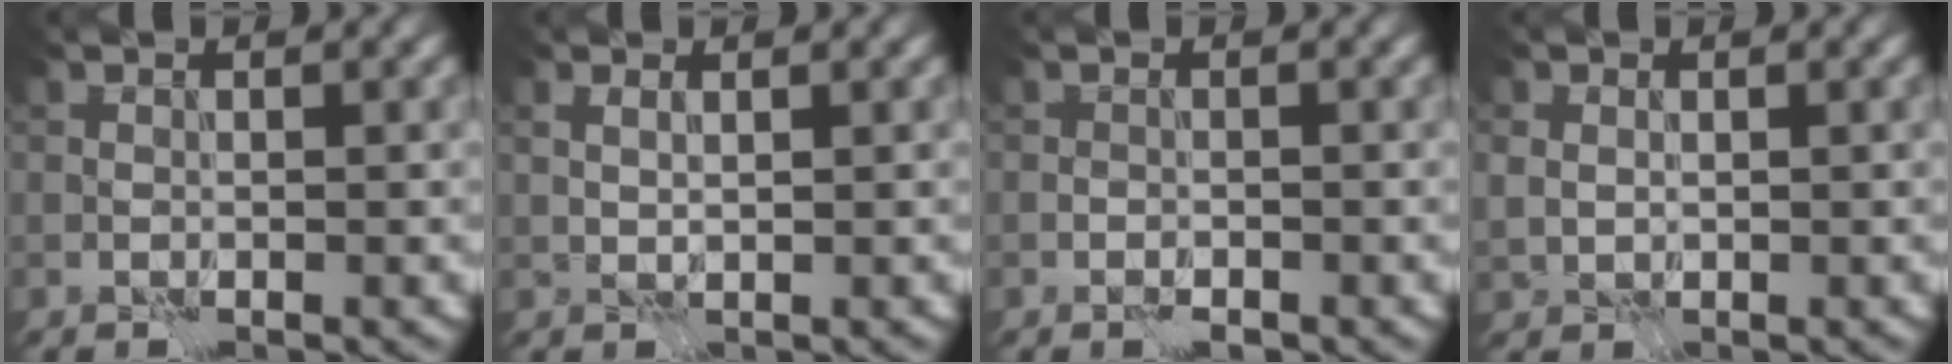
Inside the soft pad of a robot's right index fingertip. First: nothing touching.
{"total": 1.0, "force": [0.9, 0.1, 0.4], "torque": [-0.009, -0.005, 0.019]}
{"total": 0.8, "force": [-0.6, 0.3, 0.3], "torque": [-0.006, 0.000, -0.012]}
{"total": 1.1, "force": [0.6, 0.9, 0.3], "torque": [-0.008, -0.001, 0.013]}